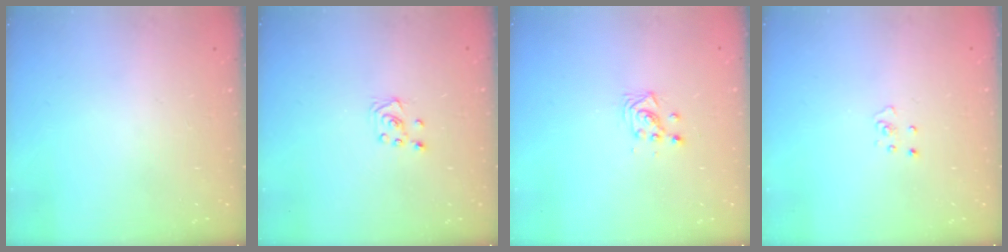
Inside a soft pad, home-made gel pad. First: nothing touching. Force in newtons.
{"total": 3.0, "press": 3.0, "slide": 0.3}
{"total": 3.5, "press": 3.5, "slide": 0.3}
{"total": 2.8, "press": 2.7, "slide": 0.3}